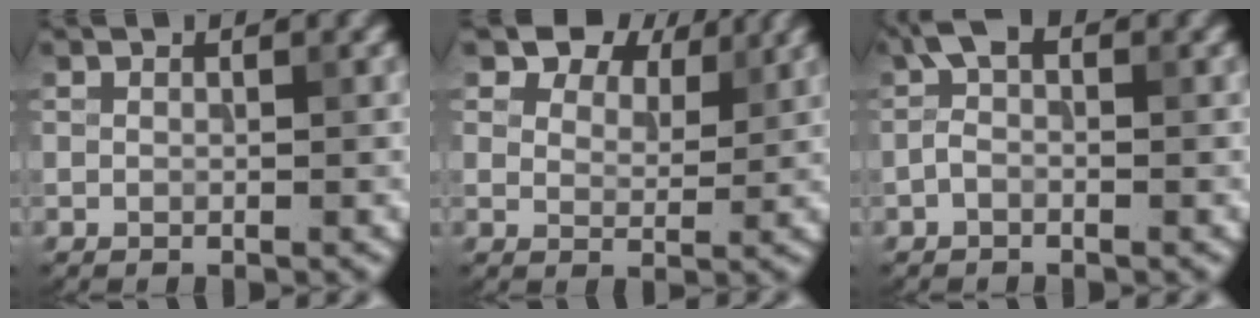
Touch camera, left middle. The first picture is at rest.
{"total": 6.2, "force": [4.8, 3.2, 2.4], "torque": [-0.051, -0.015, 0.090]}
{"total": 2.0, "force": [-0.3, 0.9, 1.7], "torque": [-0.035, 0.012, -0.015]}